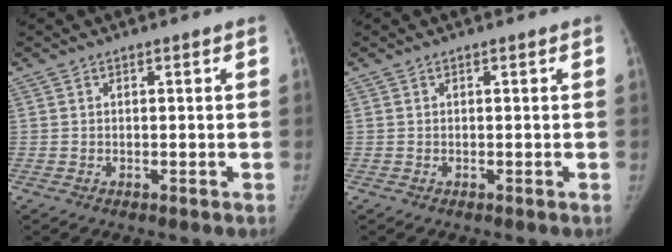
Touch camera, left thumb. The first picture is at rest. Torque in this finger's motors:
{"motor_torque": [0.14, -0.06, 0.39, -0.23, 0.04]}